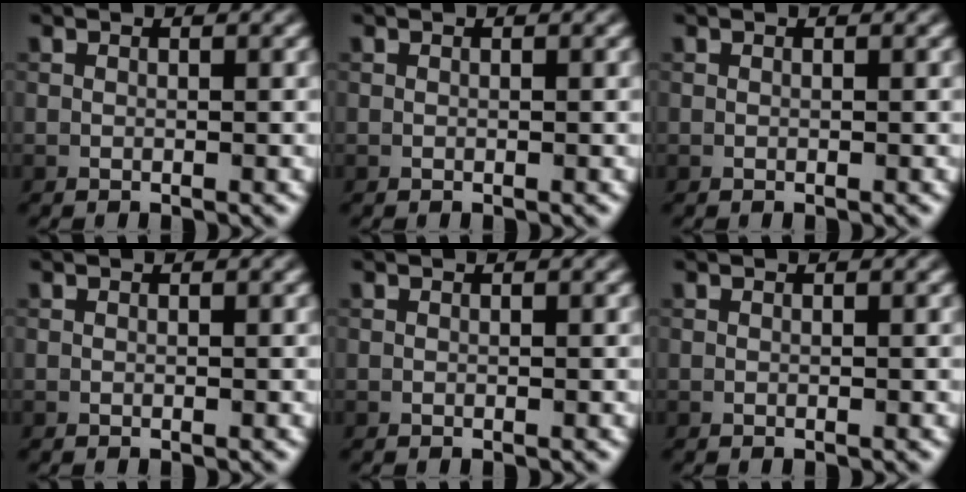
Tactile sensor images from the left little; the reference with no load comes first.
{"total": 0.0}
{"total": 0.0}
{"total": 0.0}
{"total": 0.0}
{"total": 0.0}